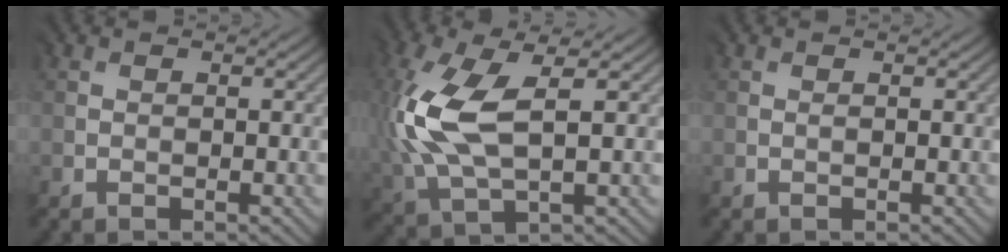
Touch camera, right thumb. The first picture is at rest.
{"total": 9.9, "force": [2.3, 4.7, 8.4], "torque": [-0.220, 0.012, 0.046]}
{"total": 0.0}